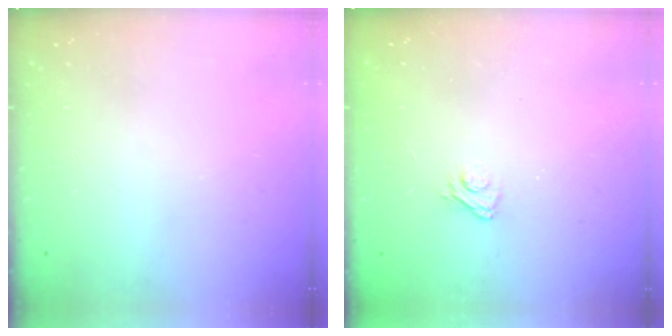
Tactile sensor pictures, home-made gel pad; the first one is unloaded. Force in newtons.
{"total": 2.9, "press": 2.6, "slide": 1.2}